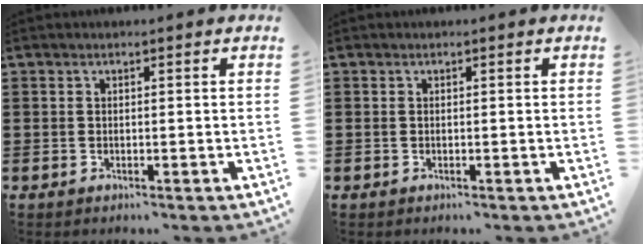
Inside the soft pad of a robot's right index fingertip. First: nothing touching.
{"total": 0.0}